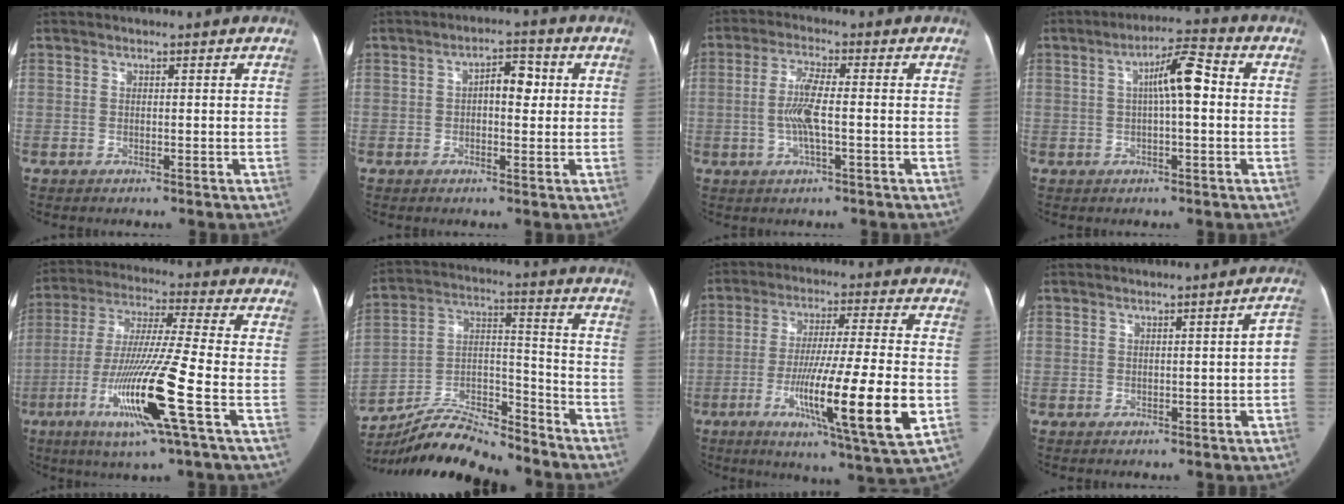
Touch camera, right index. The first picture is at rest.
{"total": 4.4, "force": [0.6, 2.1, 3.9], "torque": [-0.057, 0.018, 0.008]}
{"total": 6.1, "force": [-0.7, 0.8, 6.0], "torque": [-0.127, 0.001, -0.017]}
{"total": 6.9, "force": [0.7, 1.1, 6.8], "torque": [-0.116, 0.025, 0.009]}
{"total": 16.2, "force": [-5.8, -0.8, 15.2], "torque": [-0.305, -0.022, -0.111]}
{"total": 17.3, "force": [-16.2, 3.3, 5.2], "torque": [-0.094, 0.042, -0.267]}
{"total": 17.8, "force": [-5.2, -0.3, 17.0], "torque": [-0.281, -0.030, -0.087]}
{"total": 2.9, "force": [-0.7, 0.4, 2.8], "torque": [-0.025, 0.010, -0.008]}